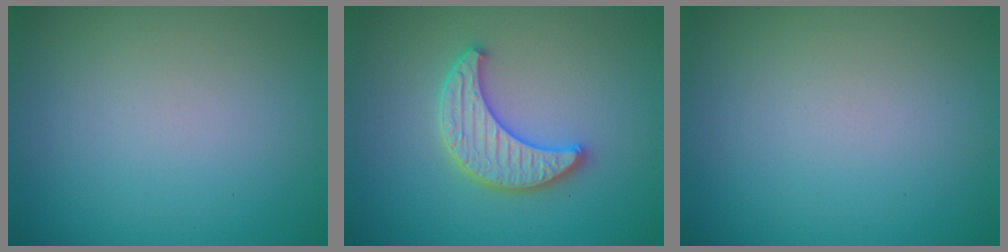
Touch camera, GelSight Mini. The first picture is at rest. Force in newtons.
{"total": 3.8, "press": 3.6, "slide": 1.0}
{"total": 0.0}